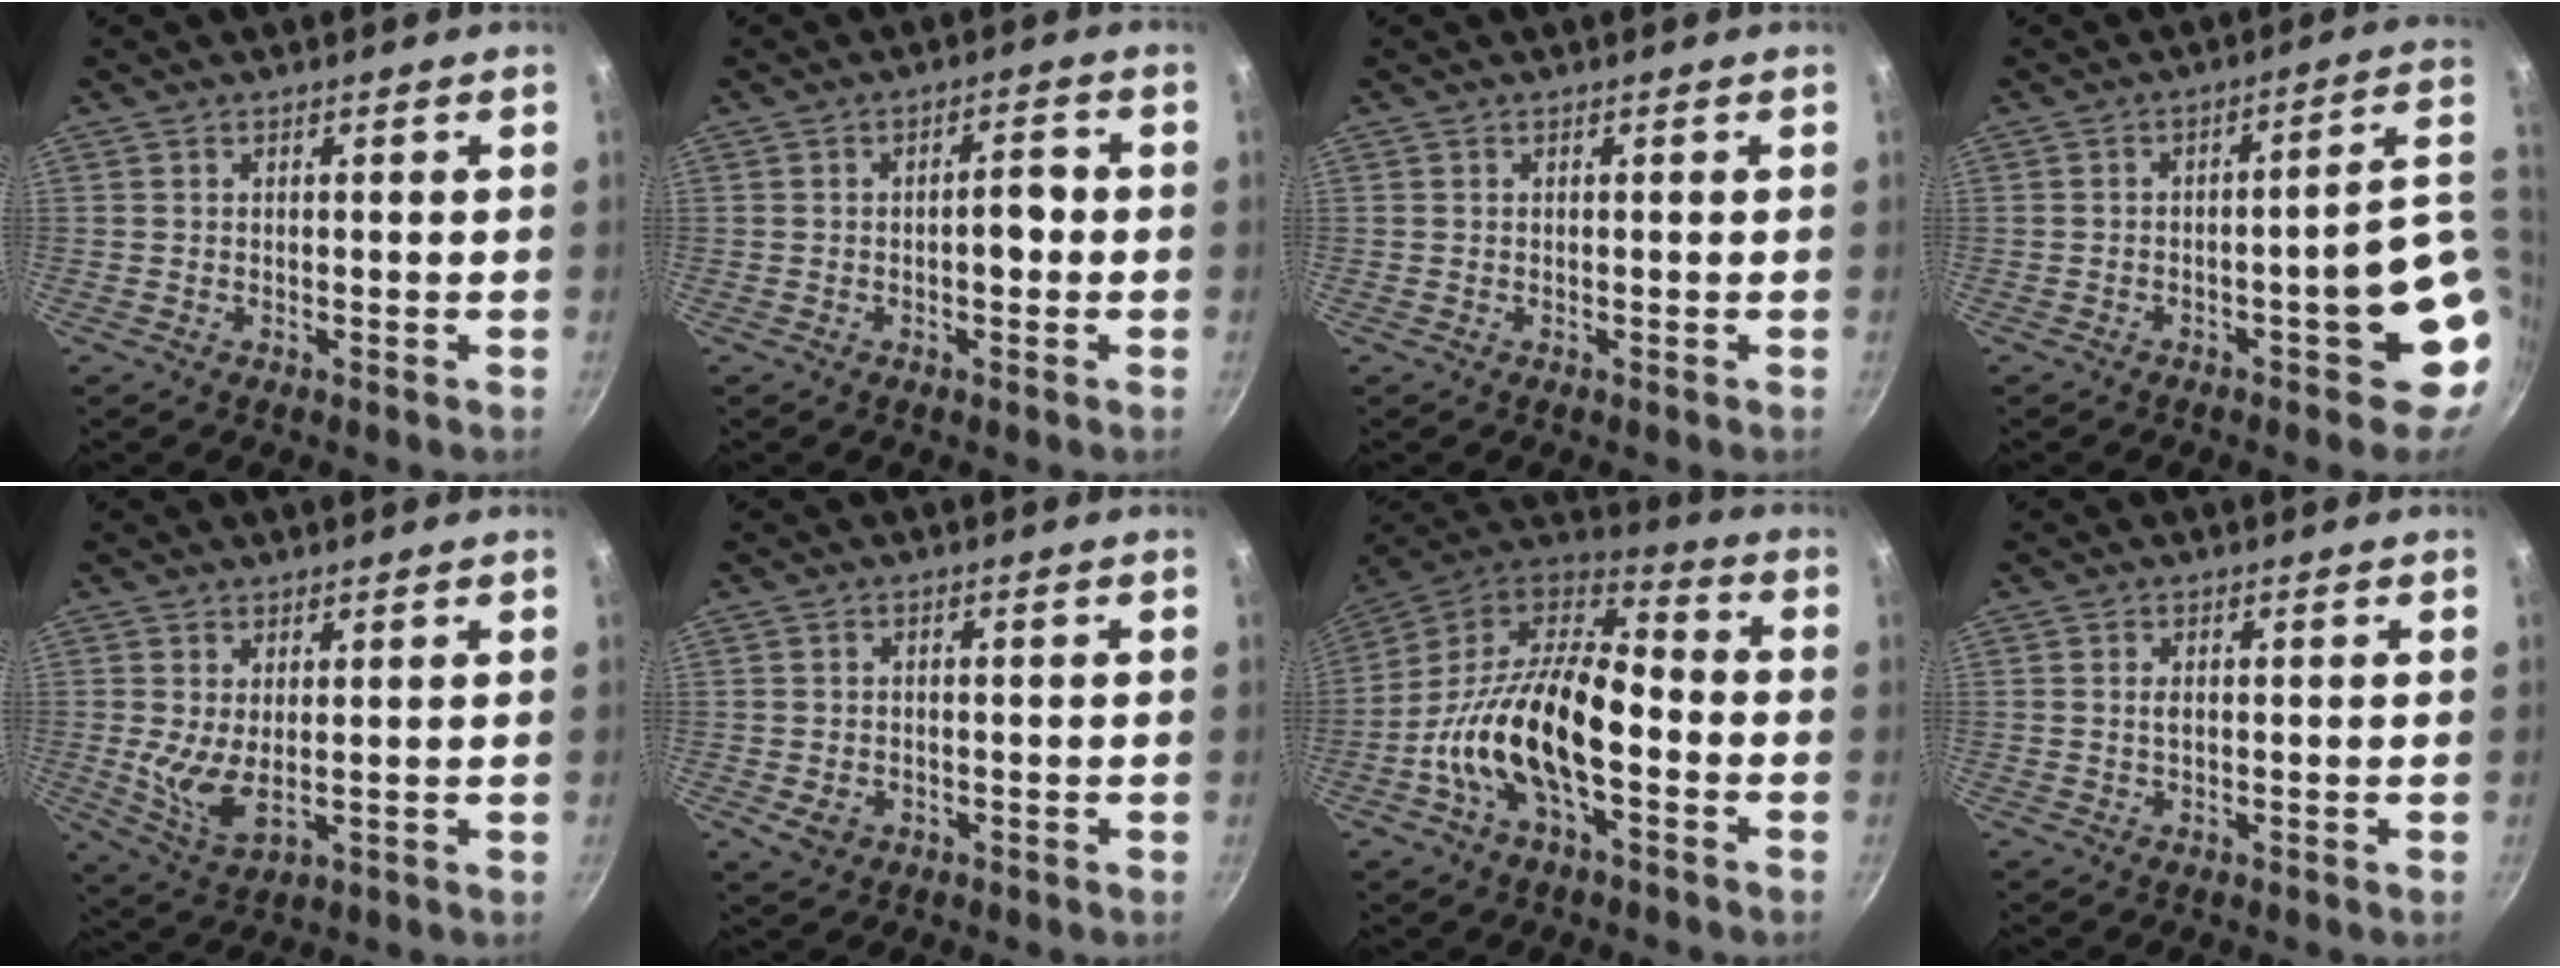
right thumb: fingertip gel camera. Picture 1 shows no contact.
{"total": 3.9, "force": [-0.6, 1.7, 3.4], "torque": [-0.044, 0.016, -0.010]}
{"total": 0.0}
{"total": 12.3, "force": [-1.6, 3.7, 11.6], "torque": [-0.114, 0.027, -0.015]}
{"total": 6.5, "force": [1.0, 3.1, 5.7], "torque": [-0.107, -0.022, 0.029]}
{"total": 3.3, "force": [-0.8, 2.6, 1.8], "torque": [-0.026, 0.001, -0.006]}
{"total": 20.8, "force": [-5.1, 10.4, 17.3], "torque": [-0.303, 0.048, -0.110]}
{"total": 1.3, "force": [0.2, 0.6, 1.1], "torque": [-0.023, 0.001, 0.002]}